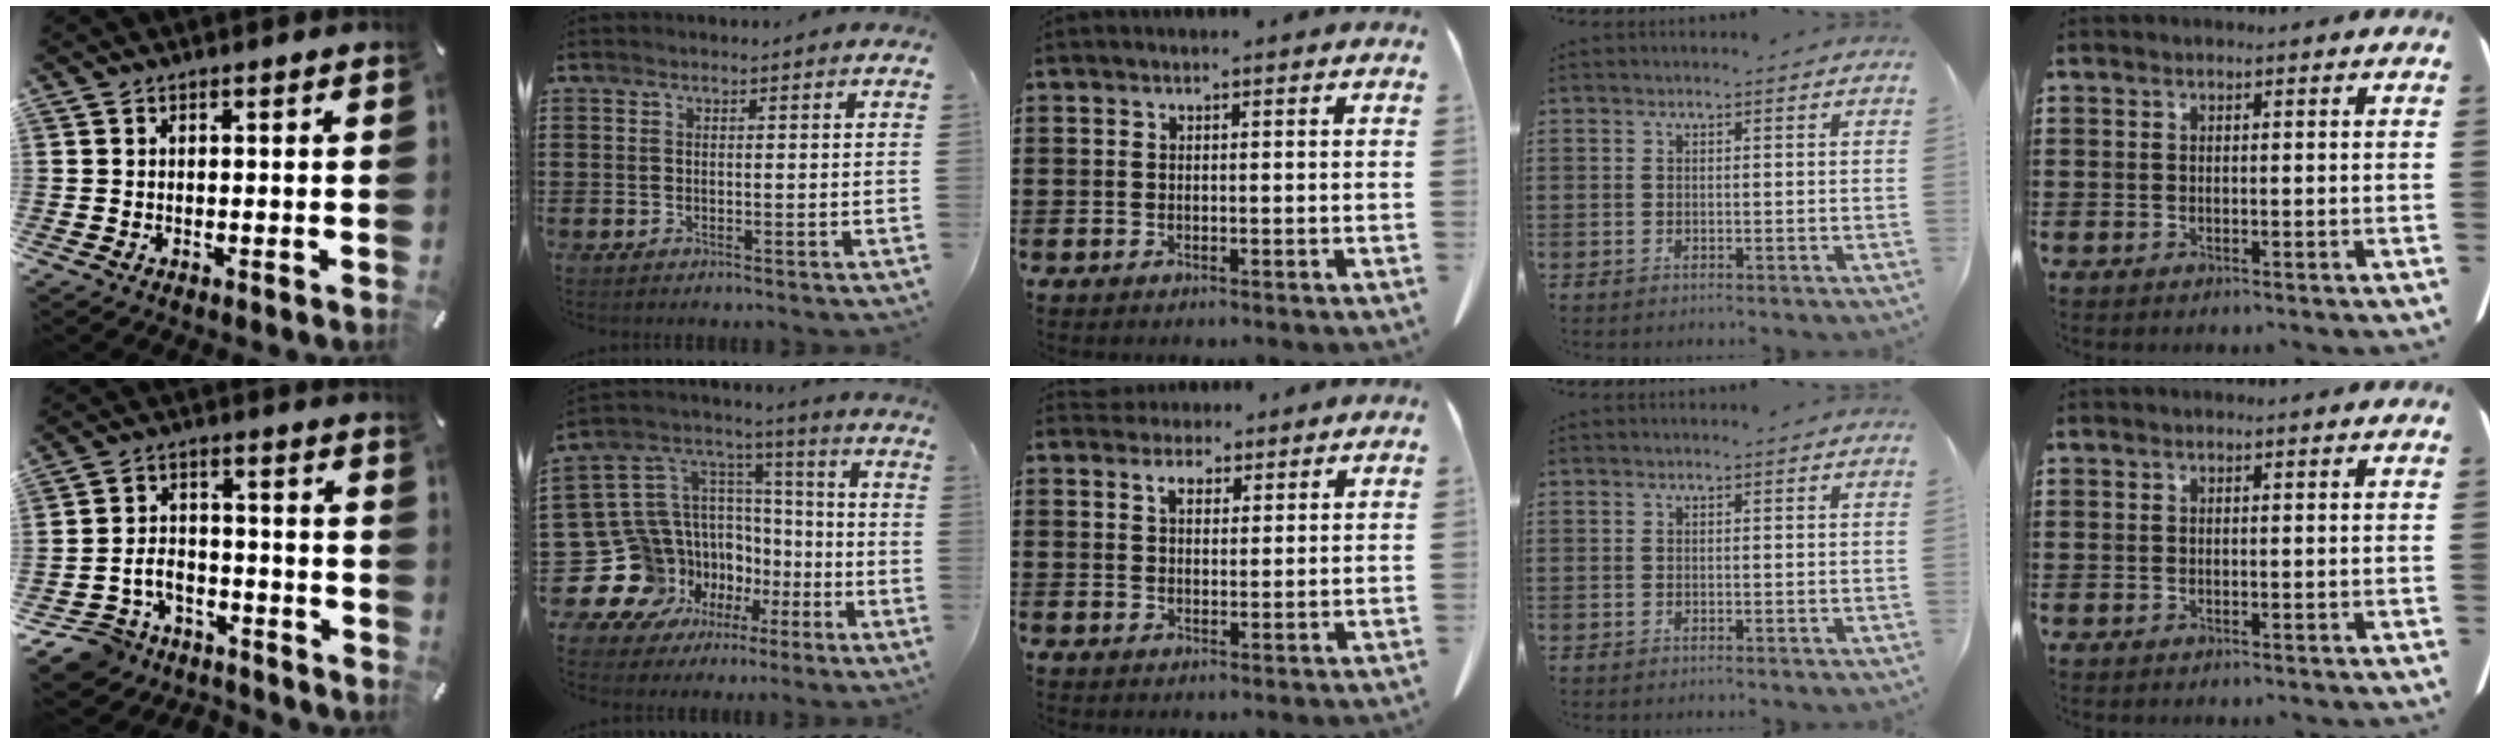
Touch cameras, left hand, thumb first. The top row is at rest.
{"thumb": {"total": 8.0, "force": [-4.9, 6.1, 1.6], "torque": [-0.039, 0.023, -0.091]}, "index": {"total": 14.8, "force": [-5.3, 13.4, 3.4], "torque": [-0.134, -0.029, -0.048]}, "middle": {"total": 3.0, "force": [2.4, 1.6, 1.0], "torque": [-0.020, 0.002, 0.045]}}